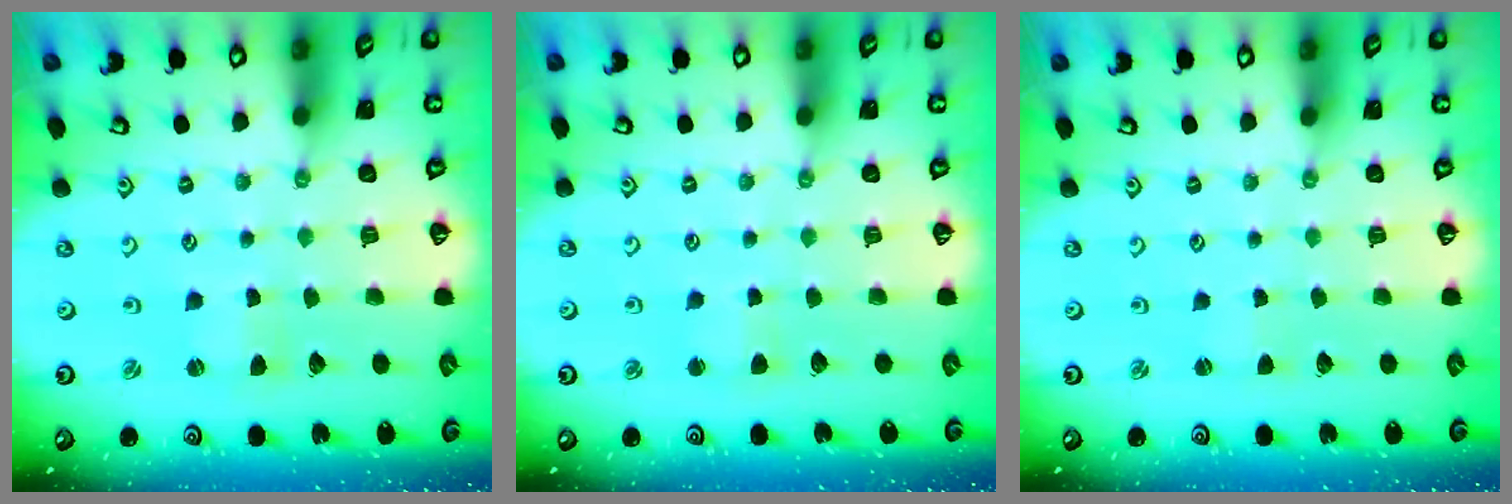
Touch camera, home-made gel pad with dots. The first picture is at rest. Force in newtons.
{"total": 2.6, "press": 2.6, "slide": 0.4}
{"total": 0.7, "press": 0.7, "slide": 0.1}